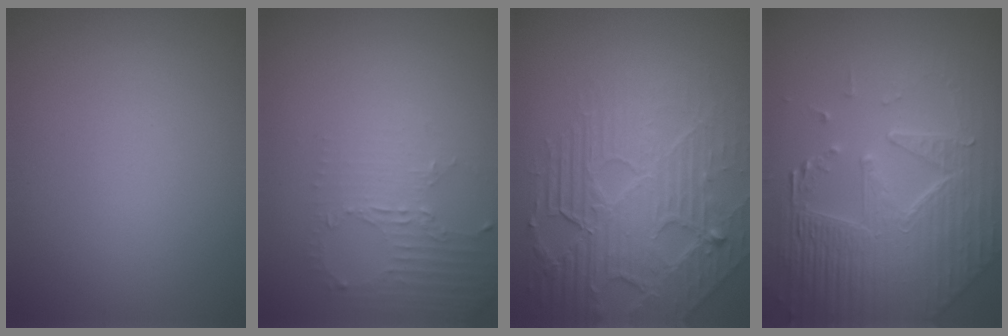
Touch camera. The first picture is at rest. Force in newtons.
{"total": 2.3, "press": 1.8, "slide": 1.6}
{"total": 8.2, "press": 5.7, "slide": 5.9}
{"total": 8.4, "press": 5.8, "slide": 6.1}